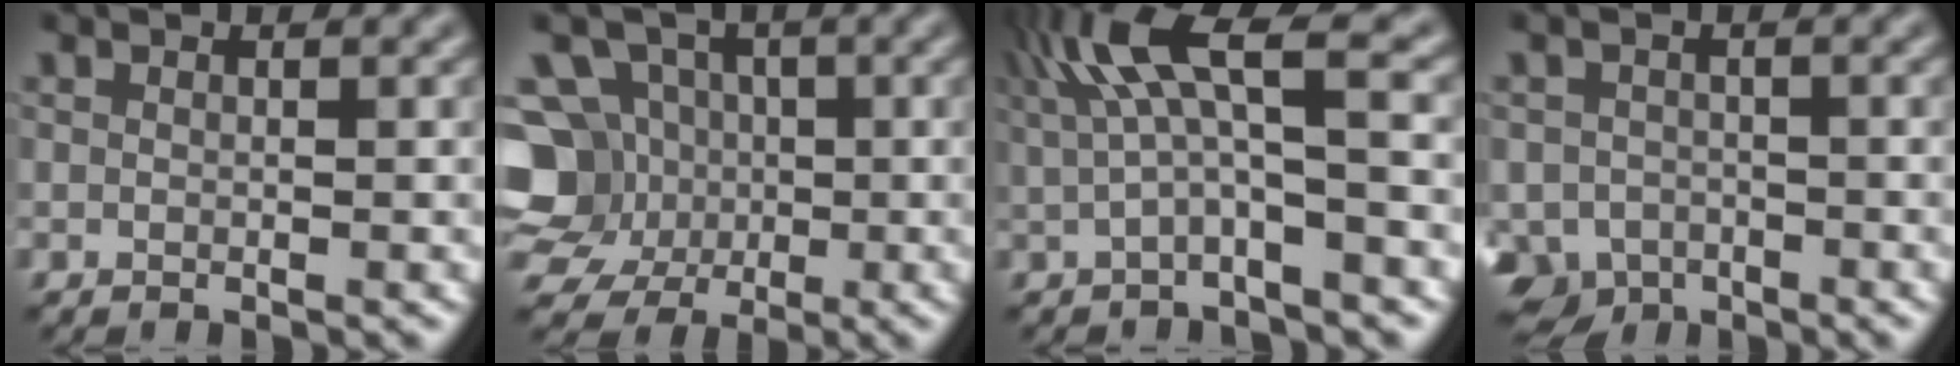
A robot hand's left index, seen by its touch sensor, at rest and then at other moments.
{"total": 9.5, "force": [-0.6, 8.8, 3.5], "torque": [-0.087, 0.026, -0.046]}
{"total": 6.0, "force": [1.7, 1.2, 5.6], "torque": [-0.116, 0.009, 0.029]}
{"total": 4.8, "force": [-3.0, 3.4, 1.5], "torque": [-0.024, -0.012, -0.051]}